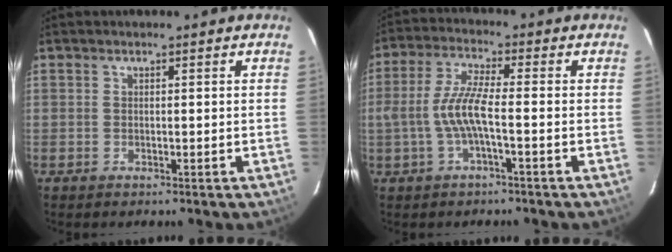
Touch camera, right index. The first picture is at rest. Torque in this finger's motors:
{"motor_torque": [0.68, -0.32, 0.56, 0.18]}